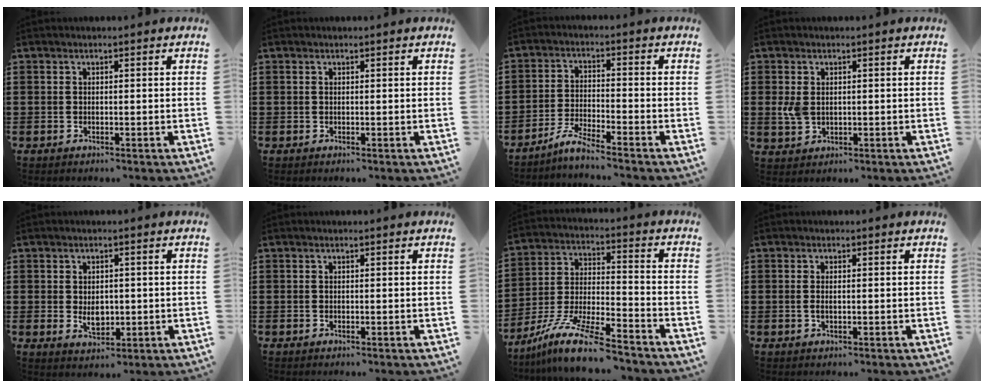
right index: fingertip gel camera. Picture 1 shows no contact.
{"total": 0.0}
{"total": 4.1, "force": [-3.8, -0.1, 1.6], "torque": [-0.042, -0.003, -0.077]}
{"total": 2.8, "force": [0.4, 2.0, 1.9], "torque": [-0.050, 0.005, 0.005]}
{"total": 3.1, "force": [0.0, 2.0, 2.5], "torque": [-0.035, -0.004, -0.001]}
{"total": 0.0}
{"total": 11.2, "force": [-9.6, 1.1, 5.8], "torque": [-0.117, 0.016, -0.189]}
{"total": 1.2, "force": [-0.1, 0.5, 1.1], "torque": [-0.029, -0.001, -0.006]}